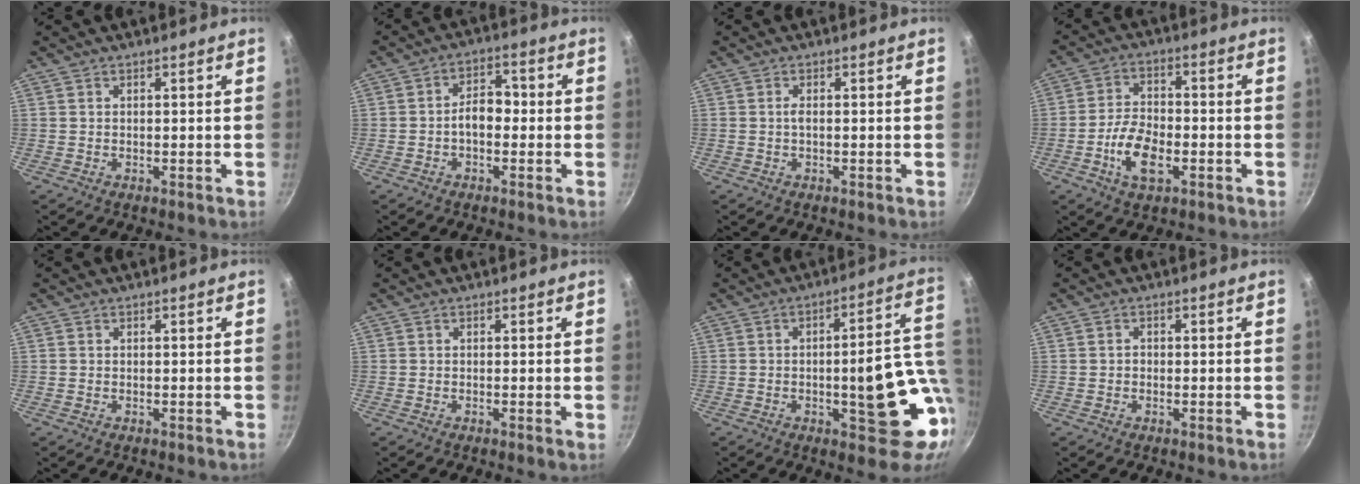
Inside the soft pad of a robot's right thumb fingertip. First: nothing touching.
{"total": 5.4, "force": [-1.1, 3.5, 3.9], "torque": [-0.036, 0.024, -0.027]}
{"total": 0.9, "force": [-0.1, 0.3, 0.9], "torque": [-0.019, 0.002, -0.003]}
{"total": 10.4, "force": [-3.8, 5.5, 8.0], "torque": [-0.142, 0.027, -0.075]}
{"total": 0.0}
{"total": 0.5, "force": [-0.1, 0.0, 0.5], "torque": [-0.005, -0.002, -0.005]}
{"total": 18.5, "force": [-2.8, 7.2, 16.8], "torque": [-0.168, 0.018, -0.034]}
{"total": 0.9, "force": [-0.2, 0.8, 0.3], "torque": [-0.003, 0.003, -0.005]}